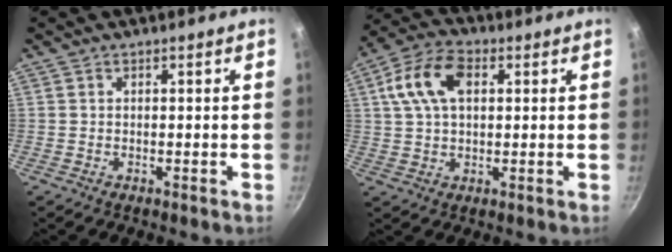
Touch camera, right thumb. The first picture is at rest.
{"total": 11.1, "force": [3.1, 6.7, 8.3], "torque": [-0.157, 0.018, 0.051]}